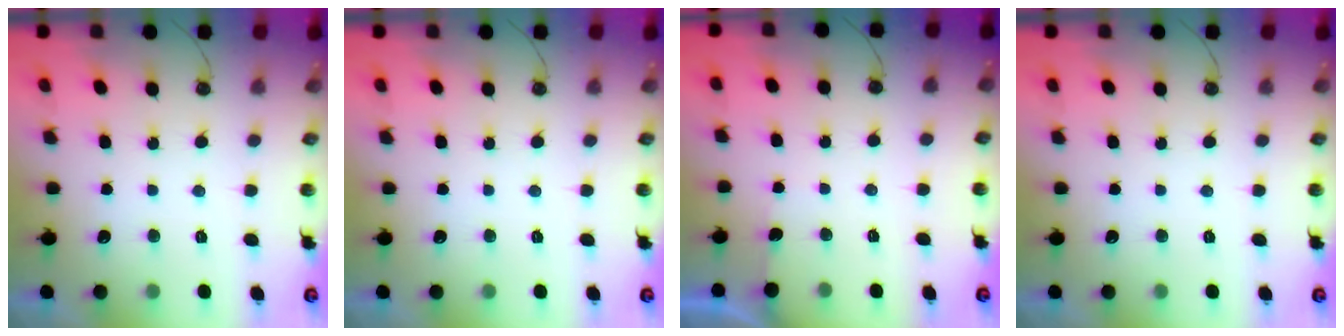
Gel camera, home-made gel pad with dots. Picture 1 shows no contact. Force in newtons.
{"total": 0.0}
{"total": 2.5, "press": 2.5, "slide": 0.4}
{"total": 0.0}